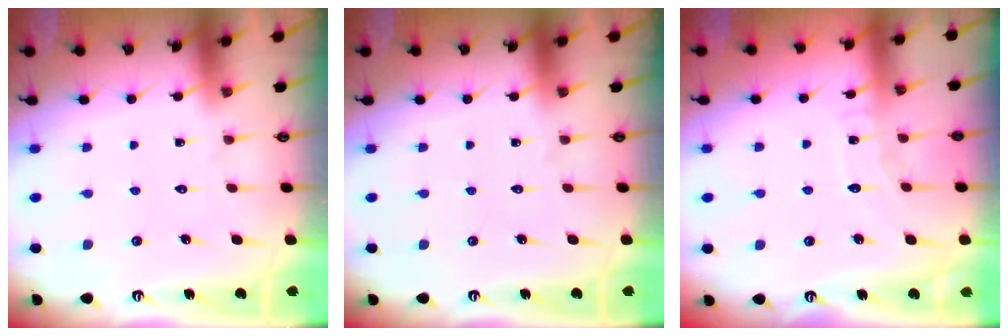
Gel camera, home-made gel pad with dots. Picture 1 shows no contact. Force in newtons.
{"total": 0.0}
{"total": 5.9, "press": 5.9, "slide": 0.6}